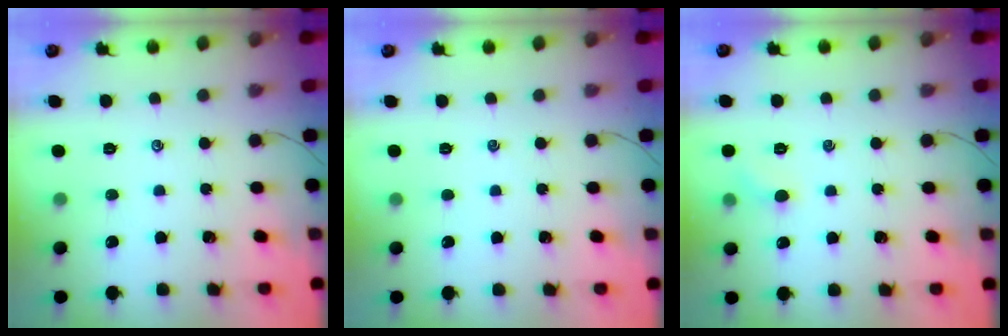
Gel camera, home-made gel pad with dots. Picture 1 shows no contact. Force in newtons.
{"total": 0.0}
{"total": 4.5, "press": 4.3, "slide": 1.5}